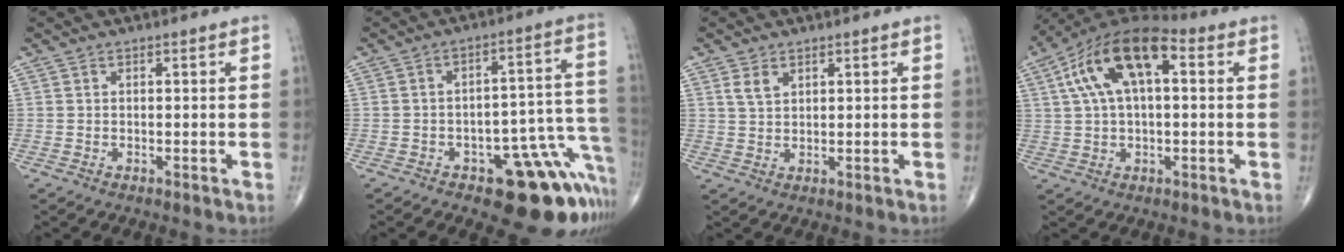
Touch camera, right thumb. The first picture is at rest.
{"total": 16.3, "force": [-8.6, 7.1, 12.0], "torque": [-0.055, 0.090, -0.102]}
{"total": 2.9, "force": [1.5, 1.8, 1.7], "torque": [-0.029, -0.004, 0.035]}
{"total": 16.3, "force": [4.3, 8.0, 13.6], "torque": [-0.244, 0.037, 0.064]}